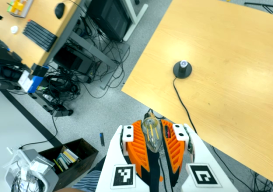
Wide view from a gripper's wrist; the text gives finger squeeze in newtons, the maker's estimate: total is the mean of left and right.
{"total": 20.6, "left": 24.3, "right": 17.0}